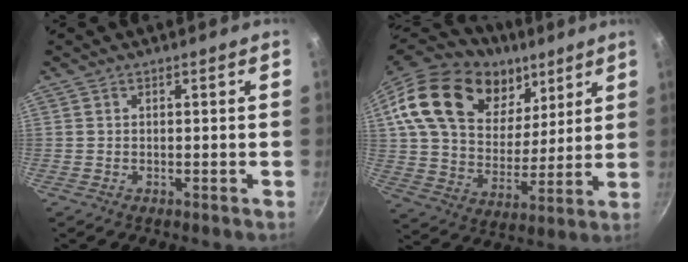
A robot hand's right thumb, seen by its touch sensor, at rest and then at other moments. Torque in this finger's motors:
{"motor_torque": [2.00, 3.00, 0.43, -0.14, 0.17]}